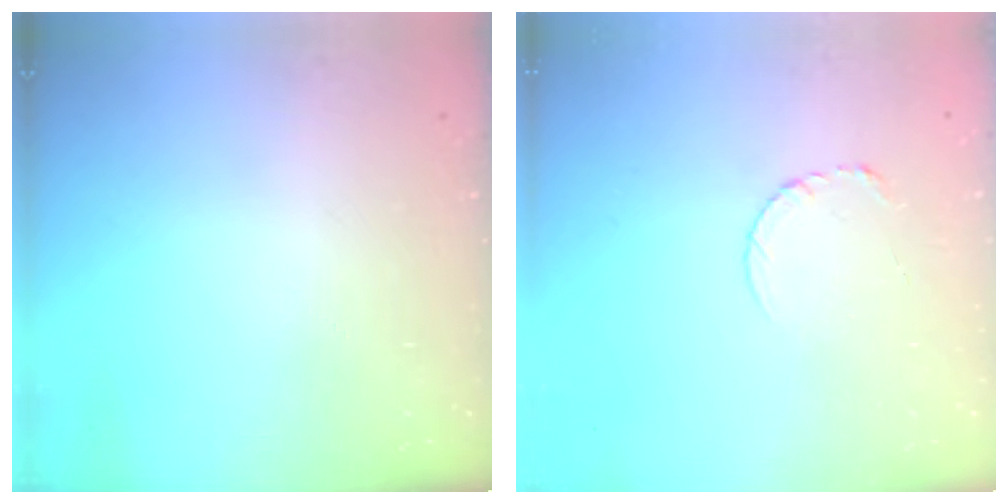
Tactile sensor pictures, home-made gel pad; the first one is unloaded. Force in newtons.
{"total": 3.8, "press": 3.8, "slide": 0.3}